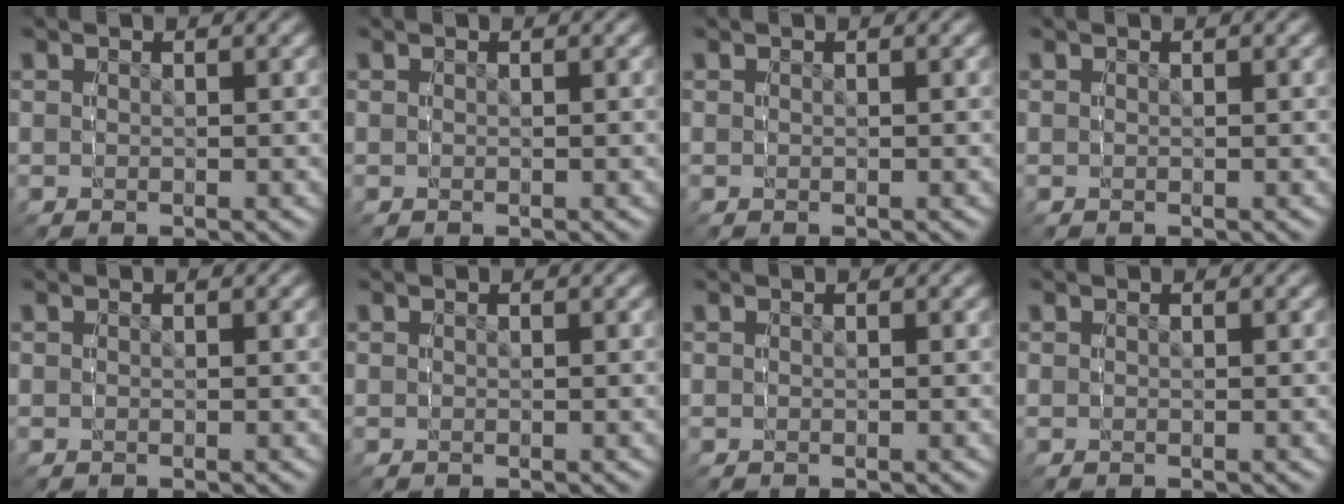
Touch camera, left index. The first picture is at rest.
{"total": 0.0}
{"total": 0.0}
{"total": 0.0}
{"total": 0.0}
{"total": 0.0}
{"total": 0.0}
{"total": 0.0}